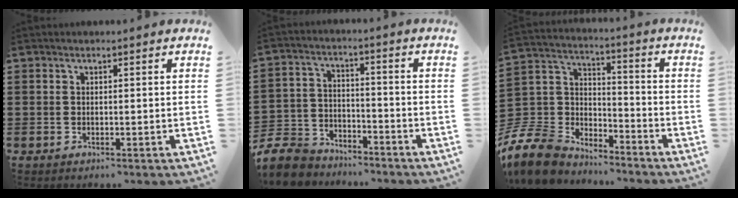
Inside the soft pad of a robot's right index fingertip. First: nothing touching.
{"total": 7.8, "force": [-7.4, 2.2, 1.0], "torque": [-0.041, 0.011, -0.151]}
{"total": 9.3, "force": [-7.9, 4.4, 2.3], "torque": [-0.099, 0.000, -0.164]}